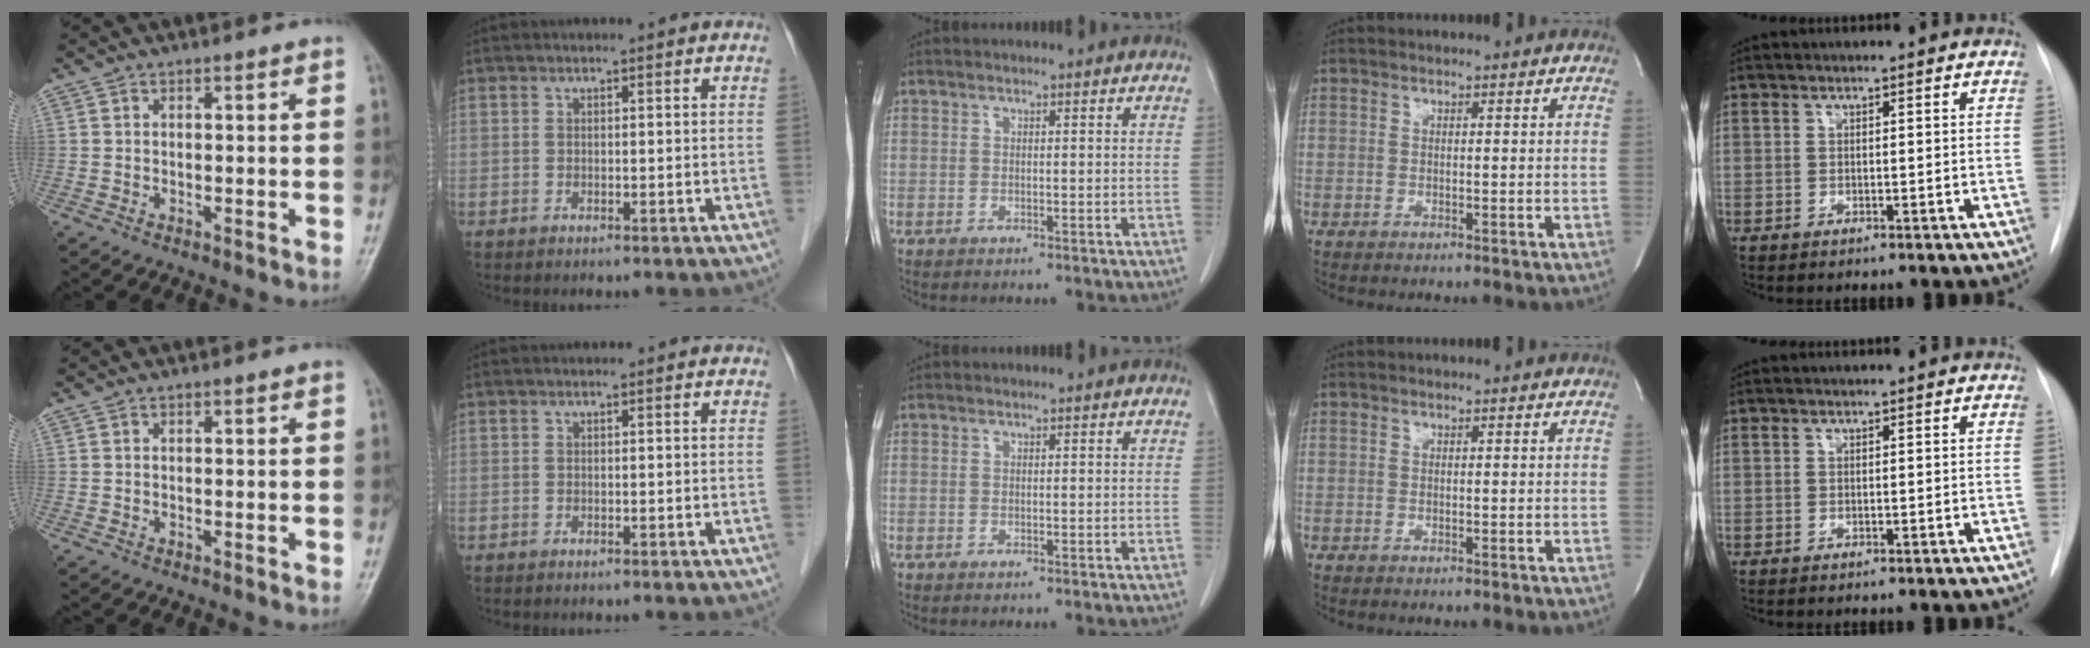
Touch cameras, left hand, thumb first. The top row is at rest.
{}